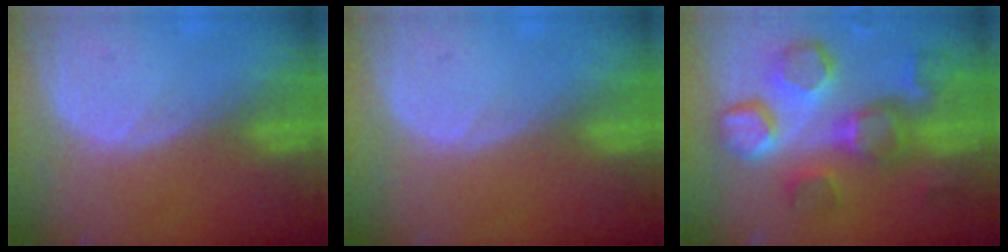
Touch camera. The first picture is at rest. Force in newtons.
{"total": 0.0}
{"total": 11.7, "press": 10.8, "slide": 4.4}